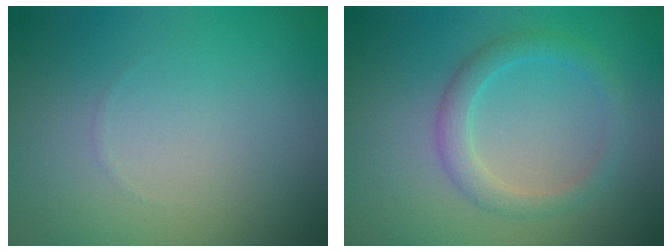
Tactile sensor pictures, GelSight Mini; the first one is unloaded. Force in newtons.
{"total": 2.5, "press": 2.4, "slide": 0.2}